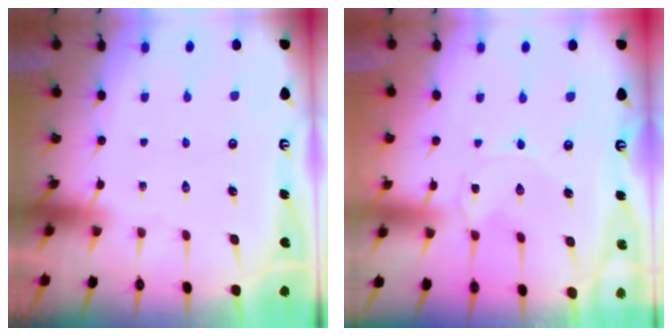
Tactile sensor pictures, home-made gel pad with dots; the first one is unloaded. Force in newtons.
{"total": 0.0}